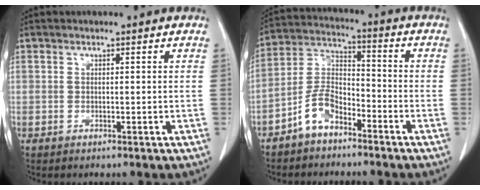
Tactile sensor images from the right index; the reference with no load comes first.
{"total": 7.4, "force": [-4.9, 3.7, 4.2], "torque": [-0.096, 0.016, -0.101]}